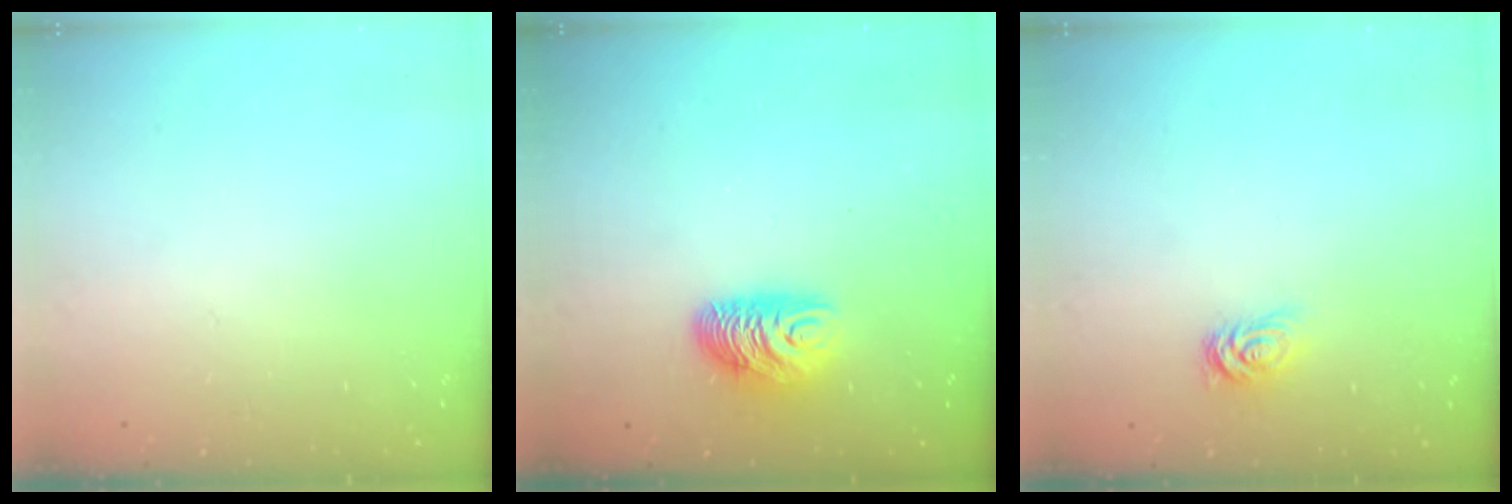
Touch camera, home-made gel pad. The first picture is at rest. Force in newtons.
{"total": 9.5, "press": 9.5, "slide": 0.6}
{"total": 2.7, "press": 2.7, "slide": 0.4}